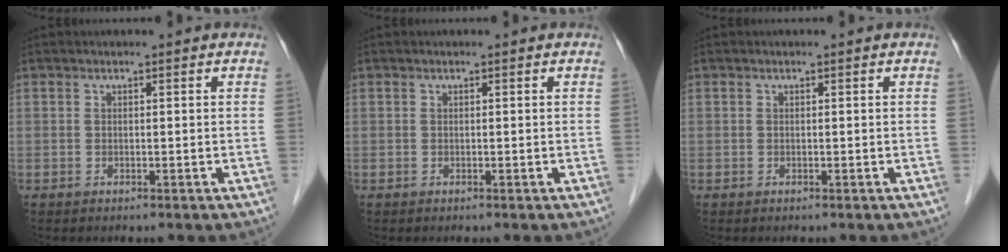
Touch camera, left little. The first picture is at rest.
{"total": 0.0}
{"total": 0.0}